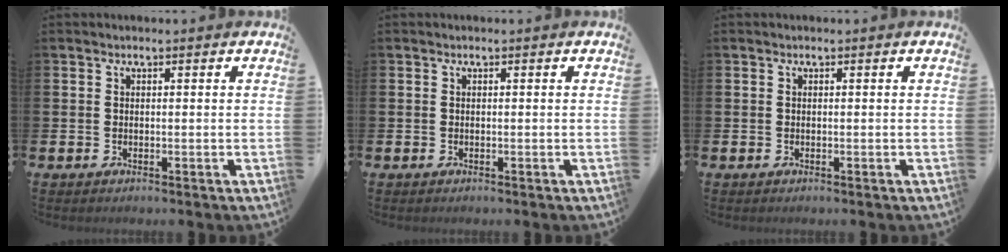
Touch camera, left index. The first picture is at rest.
{"total": 0.0}
{"total": 0.0}